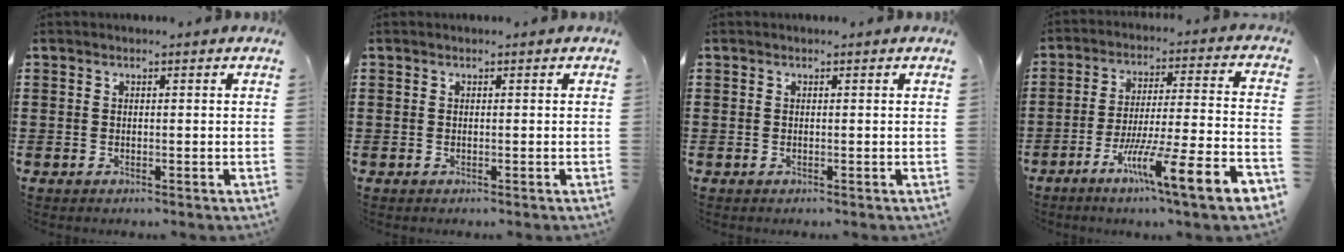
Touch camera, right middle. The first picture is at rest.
{"total": 0.0}
{"total": 0.0}
{"total": 12.2, "force": [-7.6, 0.1, 9.5], "torque": [-0.146, -0.009, -0.141]}